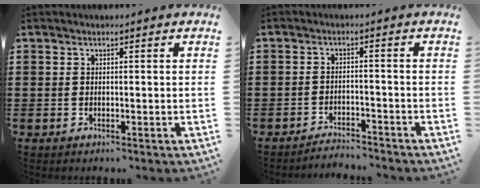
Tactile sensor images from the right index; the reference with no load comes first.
{"total": 2.8, "force": [-2.8, 0.1, -0.1], "torque": [-0.005, 0.002, -0.059]}